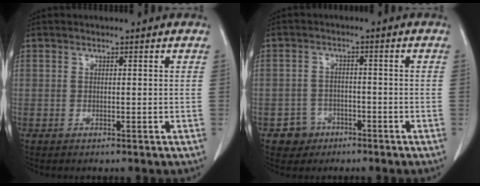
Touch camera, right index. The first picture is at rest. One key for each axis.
{"total": 3.8, "fx": -2.2, "fy": 3.1, "fz": -0.1, "tx": 0.006, "ty": 0.015, "tz": -0.034}